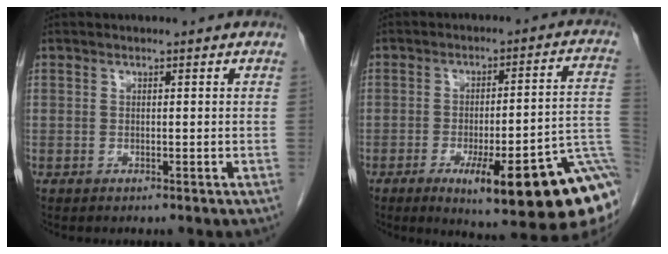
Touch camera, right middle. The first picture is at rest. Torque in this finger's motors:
{"motor_torque": [1.15, -0.99, 0.61, 0.13]}